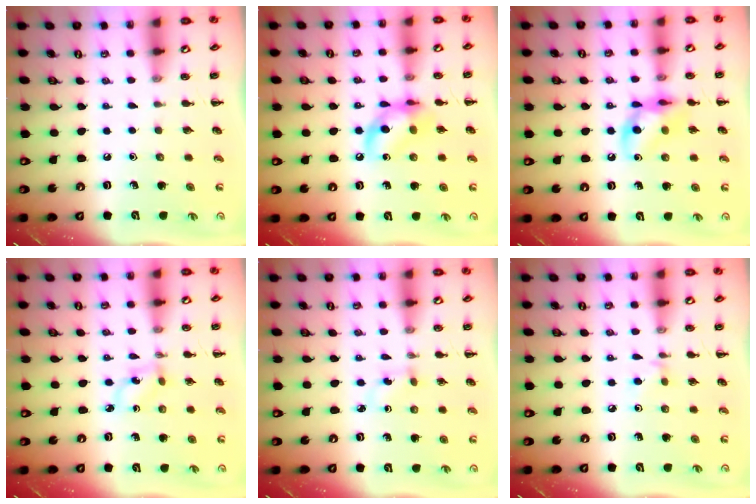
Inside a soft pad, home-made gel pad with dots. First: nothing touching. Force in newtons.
{"total": 11.8, "press": 11.6, "slide": 2.0}
{"total": 12.3, "press": 12.2, "slide": 1.3}
{"total": 1.5, "press": 1.4, "slide": 0.4}
{"total": 2.4, "press": 2.2, "slide": 0.9}
{"total": 3.2, "press": 3.0, "slide": 1.2}